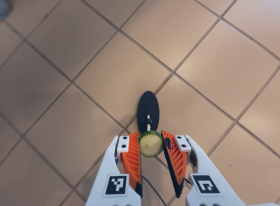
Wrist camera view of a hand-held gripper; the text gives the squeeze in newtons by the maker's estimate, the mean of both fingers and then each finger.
{"total": 6.5, "left": 5.9, "right": 7.1}